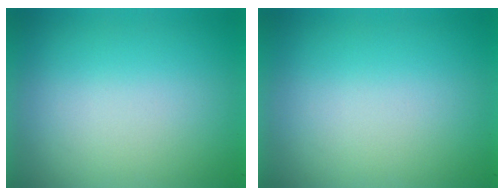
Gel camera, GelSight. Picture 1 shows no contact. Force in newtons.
{"total": 0.0}